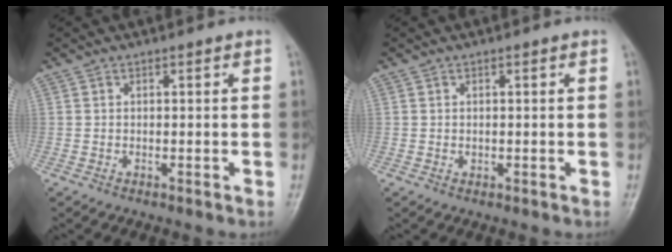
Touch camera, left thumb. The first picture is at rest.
{"total": 0.7, "force": [0.0, 0.5, 0.4], "torque": [-0.004, 0.000, 0.002]}